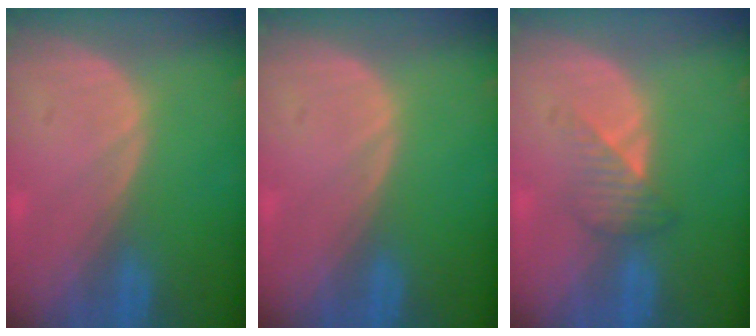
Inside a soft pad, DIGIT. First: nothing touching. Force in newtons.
{"total": 0.0}
{"total": 3.4, "press": 3.1, "slide": 1.4}